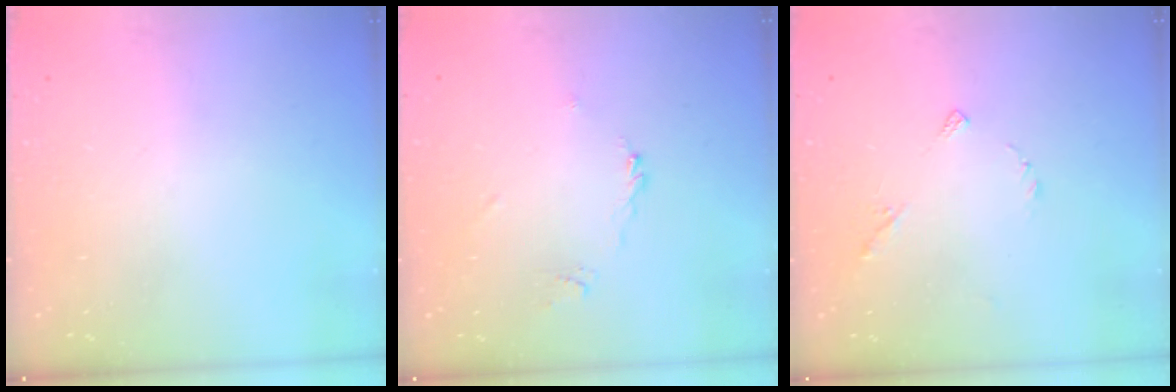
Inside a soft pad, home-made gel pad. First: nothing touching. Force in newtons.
{"total": 3.7, "press": 3.6, "slide": 0.8}
{"total": 4.8, "press": 4.8, "slide": 0.5}